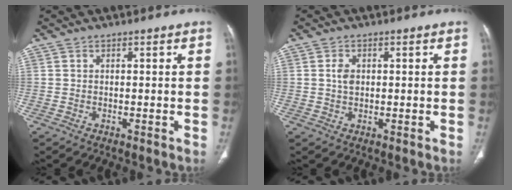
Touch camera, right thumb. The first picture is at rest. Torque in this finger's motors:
{"motor_torque": [0.50, 0.73, 0.28, 0.15, 0.02]}